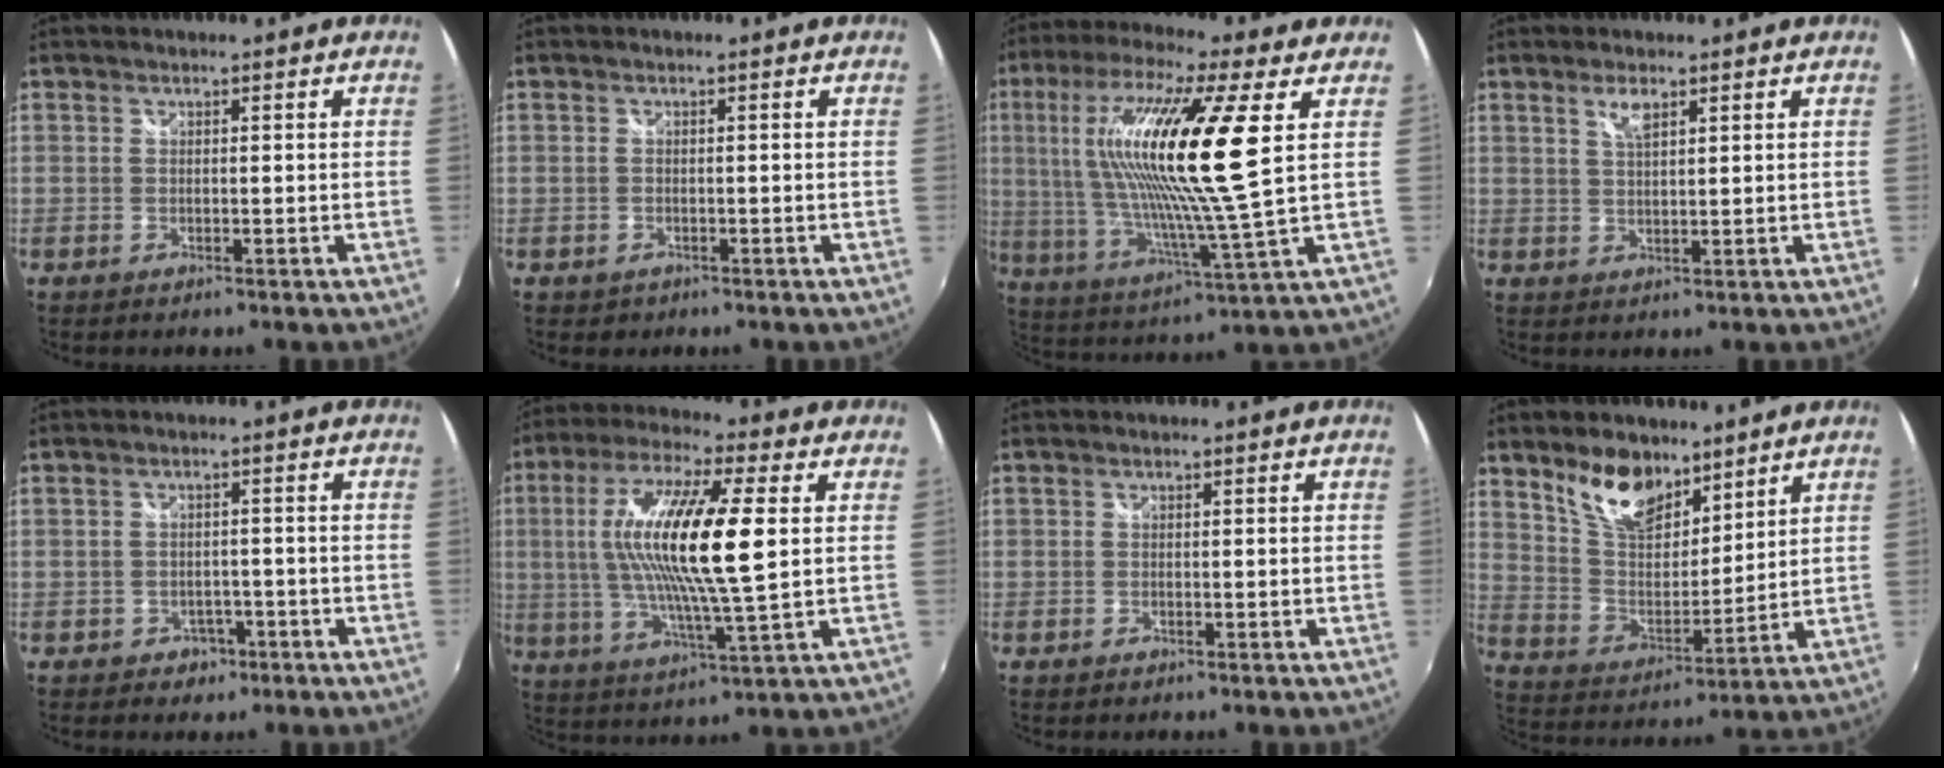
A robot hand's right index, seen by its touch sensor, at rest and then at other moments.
{"total": 1.7, "force": [-0.8, 1.3, 0.5], "torque": [-0.012, -0.002, -0.009]}
{"total": 20.7, "force": [5.3, 2.0, 19.9], "torque": [-0.362, 0.006, 0.095]}
{"total": 3.1, "force": [1.8, 1.0, 2.3], "torque": [-0.041, 0.001, 0.033]}
{"total": 3.8, "force": [-2.1, 3.0, 0.9], "torque": [-0.027, 0.008, -0.022]}
{"total": 18.3, "force": [2.6, 2.8, 17.9], "torque": [-0.329, 0.002, 0.042]}
{"total": 0.7, "force": [-0.4, 0.5, 0.2], "torque": [-0.004, -0.003, -0.009]}
{"total": 12.4, "force": [8.7, 6.0, 6.4], "torque": [-0.119, 0.003, 0.165]}